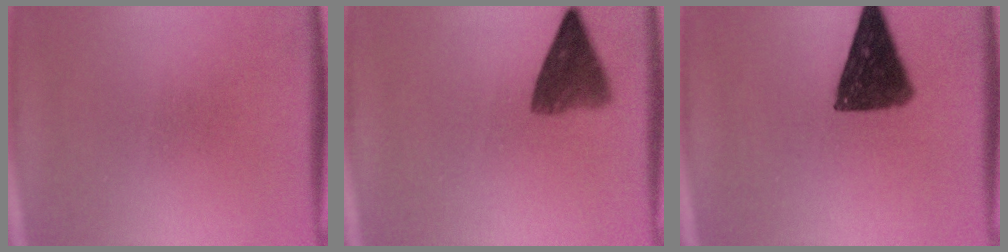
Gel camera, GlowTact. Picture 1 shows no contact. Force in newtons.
{"total": 6.1}
{"total": 11.7}